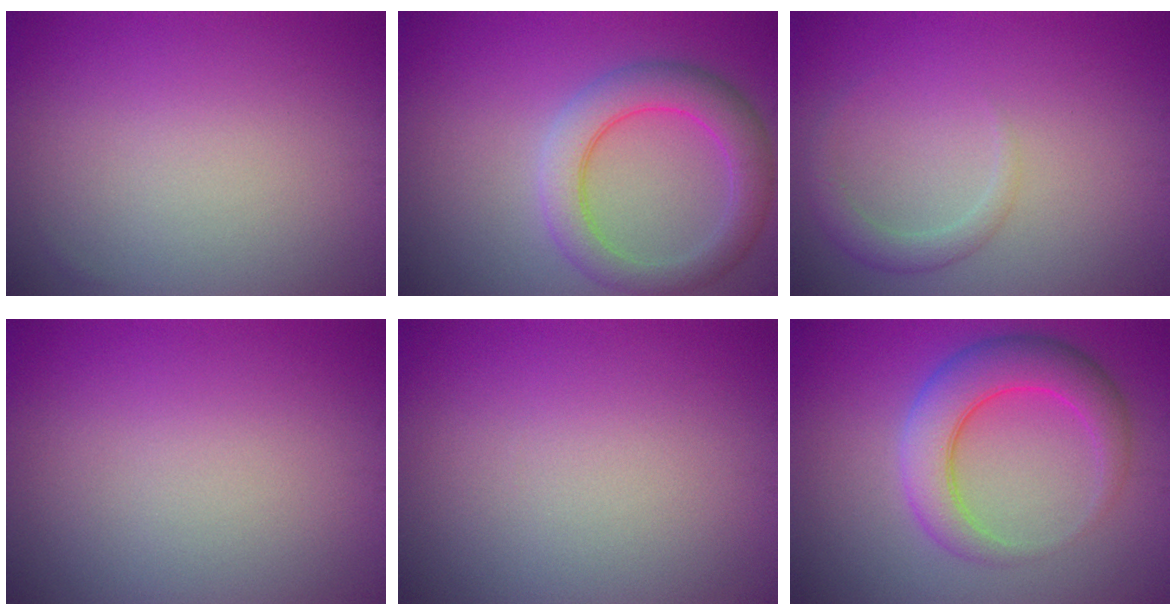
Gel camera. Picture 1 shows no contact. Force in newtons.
{"total": 5.1, "press": 5.1, "slide": 0.1}
{"total": 1.8, "press": 1.8, "slide": 0.1}
{"total": 0.0}
{"total": 0.0}
{"total": 5.8, "press": 5.8, "slide": 0.1}